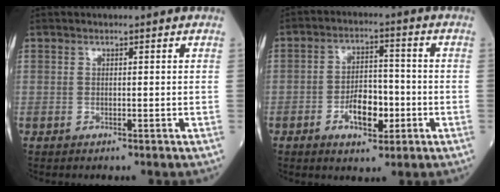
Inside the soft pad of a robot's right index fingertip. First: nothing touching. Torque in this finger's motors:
{"motor_torque": [0.26, -0.19, 0.16, 0.04]}